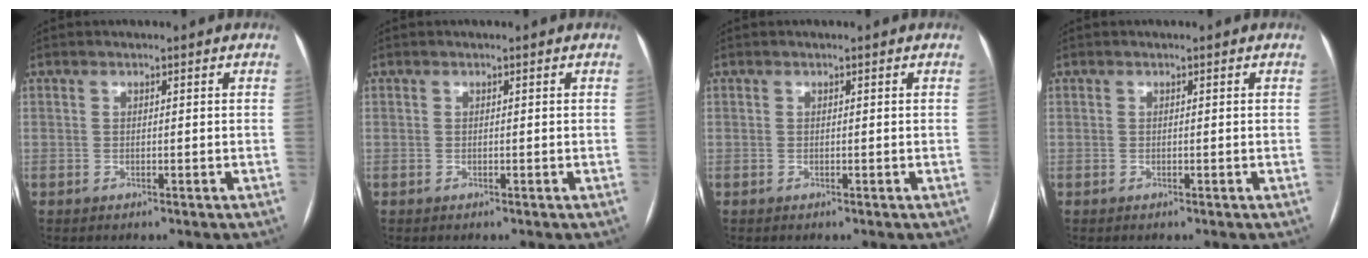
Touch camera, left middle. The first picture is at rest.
{"total": 0.0}
{"total": 0.0}
{"total": 0.0}